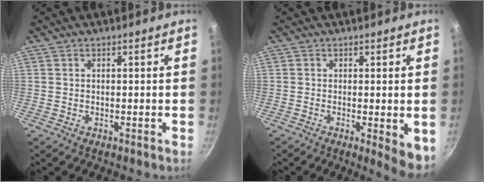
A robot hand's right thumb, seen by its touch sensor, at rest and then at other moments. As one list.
[{"total": 5.3, "force": [-0.8, 1.5, 5.0], "torque": [-0.057, -0.010, -0.007]}]